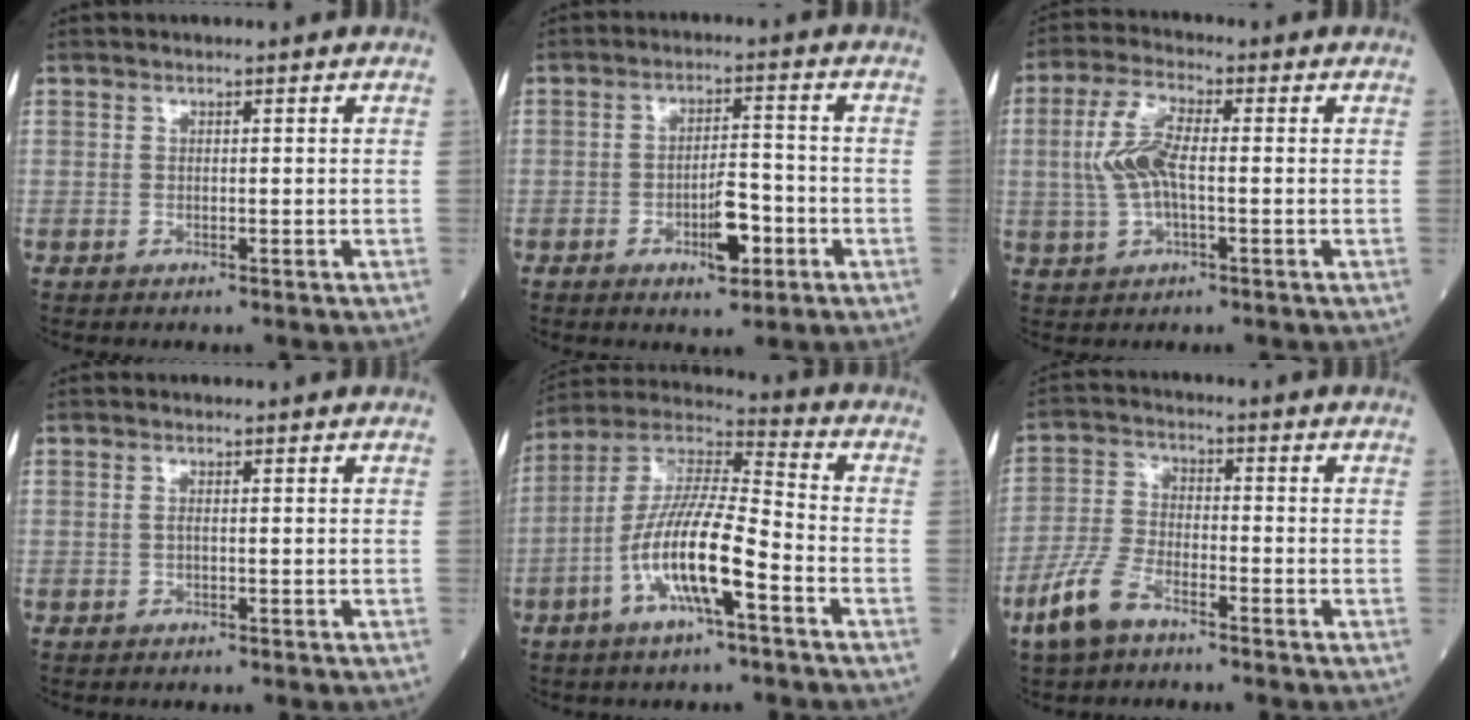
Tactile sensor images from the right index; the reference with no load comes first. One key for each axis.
{"total": 6.3, "fx": -2.5, "fy": 2.1, "fz": 5.4, "tx": -0.090, "ty": 0.003, "tz": -0.036}
{"total": 7.5, "fx": 0.0, "fy": 2.7, "fz": 7.0, "tx": -0.163, "ty": 0.010, "tz": 0.000}
{"total": 0.8, "fx": 0.1, "fy": 0.2, "fz": 0.7, "tx": -0.018, "ty": 0.000, "tz": 0.000}
{"total": 13.5, "fx": -5.1, "fy": 2.0, "fz": 12.4, "tx": -0.247, "ty": 0.002, "tz": -0.099}
{"total": 7.3, "fx": -5.0, "fy": 2.7, "fz": 4.6, "tx": -0.110, "ty": -0.006, "tz": -0.103}